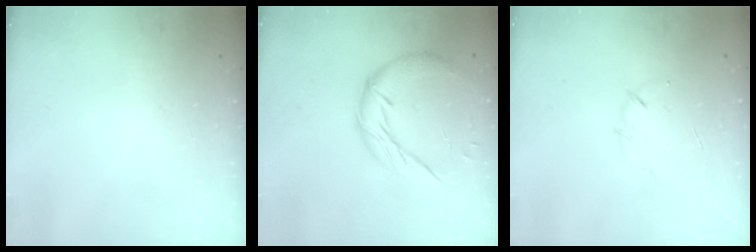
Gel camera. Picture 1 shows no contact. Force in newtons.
{"total": 11.5, "press": 11.5, "slide": 0.8}
{"total": 3.3, "press": 3.2, "slide": 0.6}